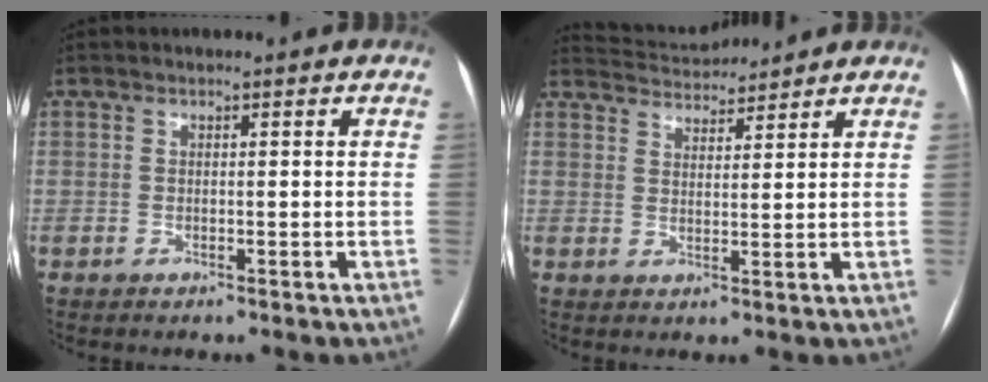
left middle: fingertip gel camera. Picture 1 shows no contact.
{"total": 5.4, "force": [5.4, 0.2, -0.2], "torque": [-0.007, 0.020, 0.091]}